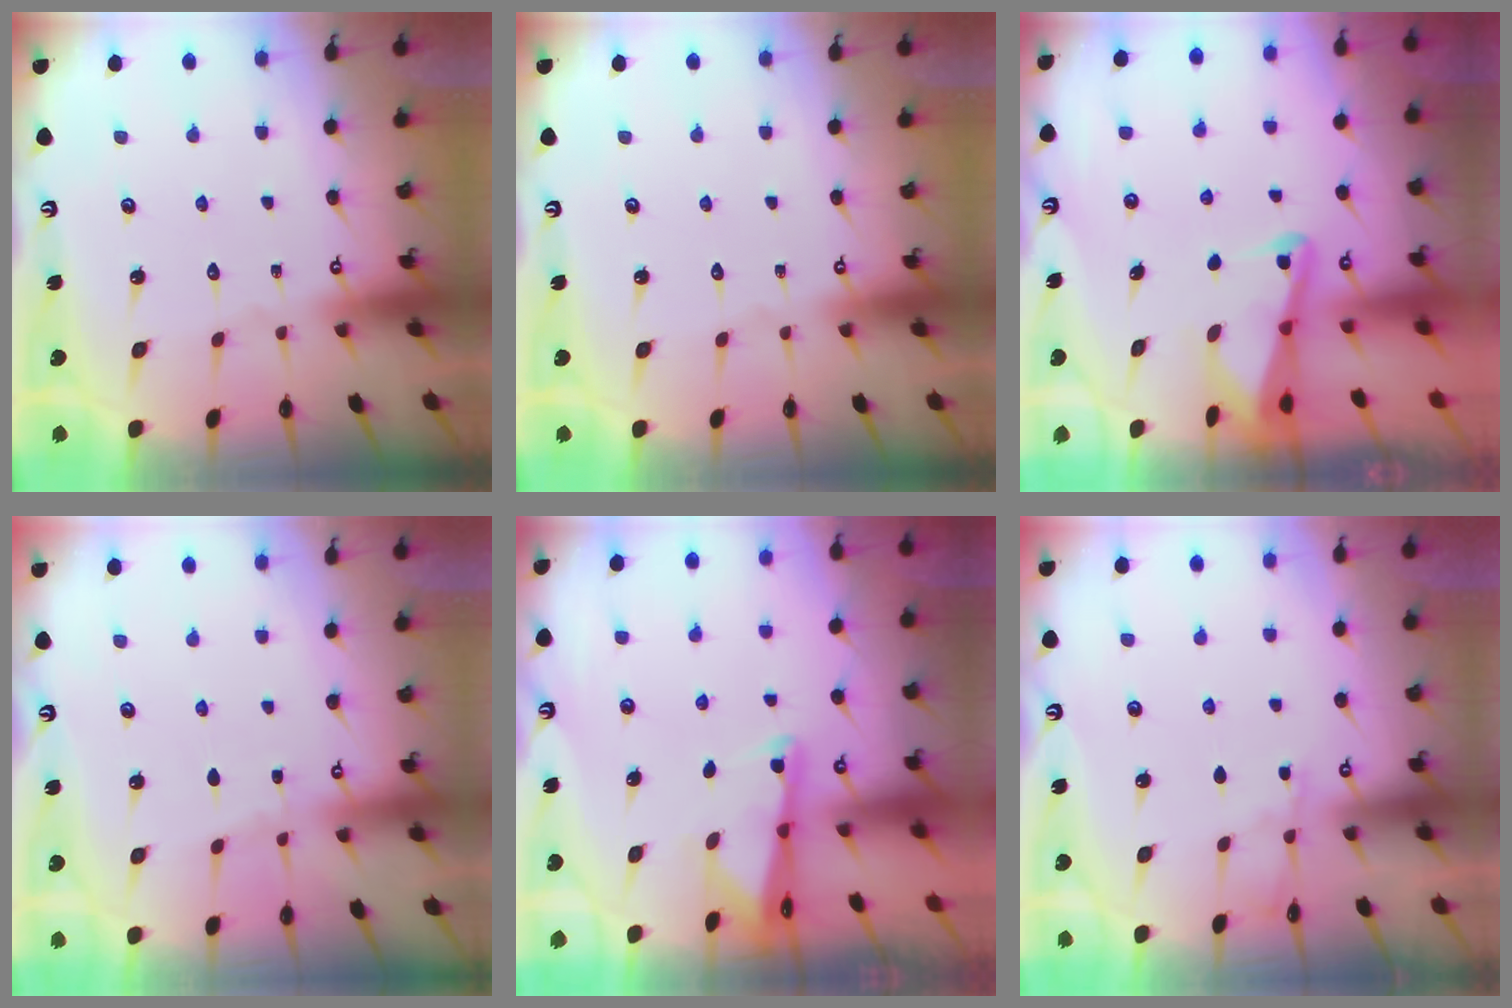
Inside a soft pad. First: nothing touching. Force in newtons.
{"total": 0.0}
{"total": 2.3, "press": 2.3, "slide": 0.2}
{"total": 3.6, "press": 3.5, "slide": 0.5}
{"total": 1.8, "press": 1.7, "slide": 0.4}
{"total": 2.5, "press": 2.5, "slide": 0.4}